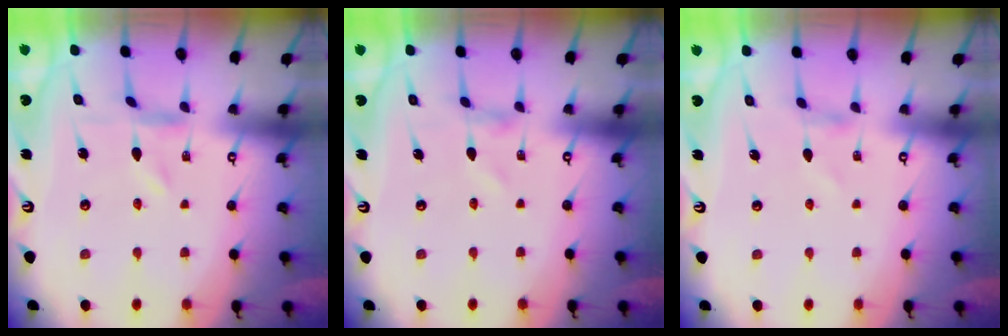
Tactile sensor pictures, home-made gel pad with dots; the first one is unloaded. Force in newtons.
{"total": 0.0}
{"total": 1.7, "press": 1.6, "slide": 0.3}